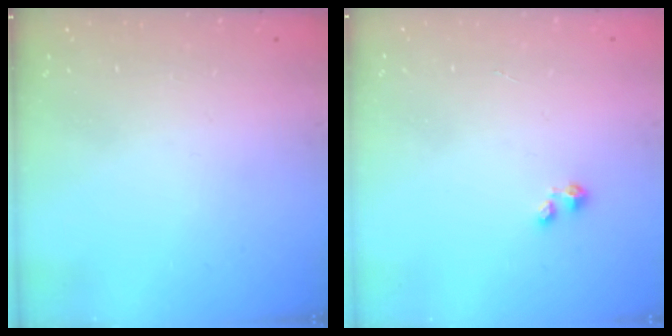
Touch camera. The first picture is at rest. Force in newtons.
{"total": 0.0}